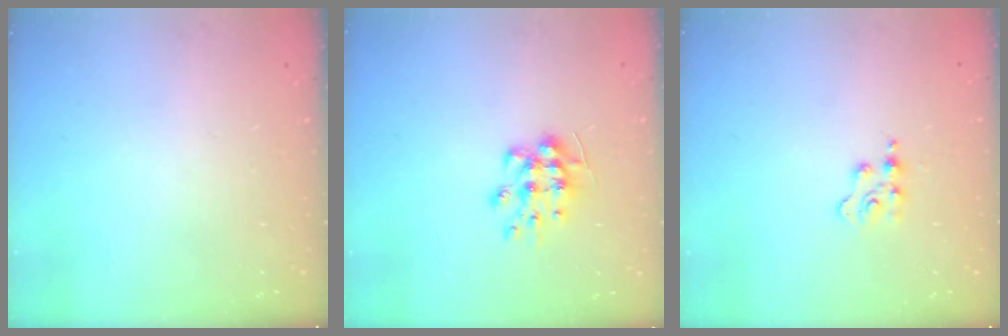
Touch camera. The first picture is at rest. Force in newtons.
{"total": 8.5, "press": 8.5, "slide": 0.3}
{"total": 2.3, "press": 2.3, "slide": 0.3}